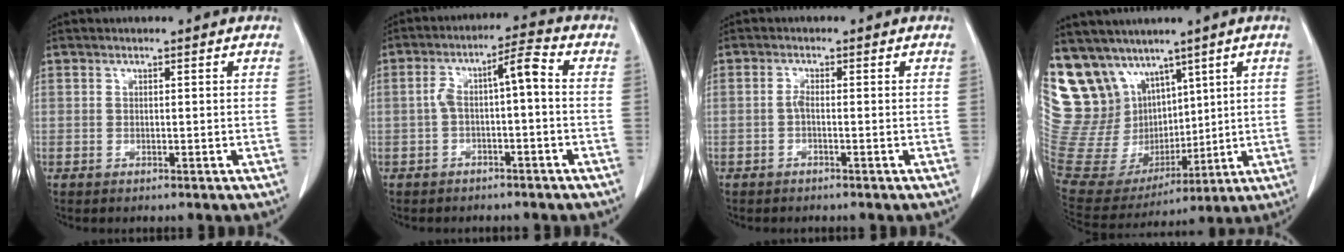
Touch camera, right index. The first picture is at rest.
{"total": 6.1, "force": [-0.5, 1.3, 6.0], "torque": [-0.109, 0.037, -0.003]}
{"total": 1.0, "force": [-0.3, 0.3, 0.9], "torque": [-0.017, 0.005, -0.007]}
{"total": 21.3, "force": [12.3, 15.0, 8.9], "torque": [-0.216, 0.055, 0.266]}